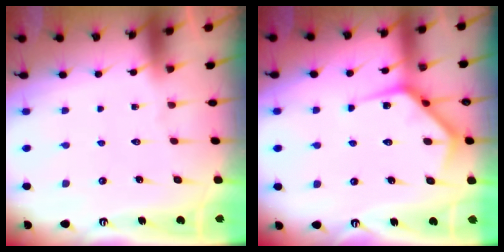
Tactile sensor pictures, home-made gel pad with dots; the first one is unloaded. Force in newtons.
{"total": 9.8, "press": 9.8, "slide": 0.5}